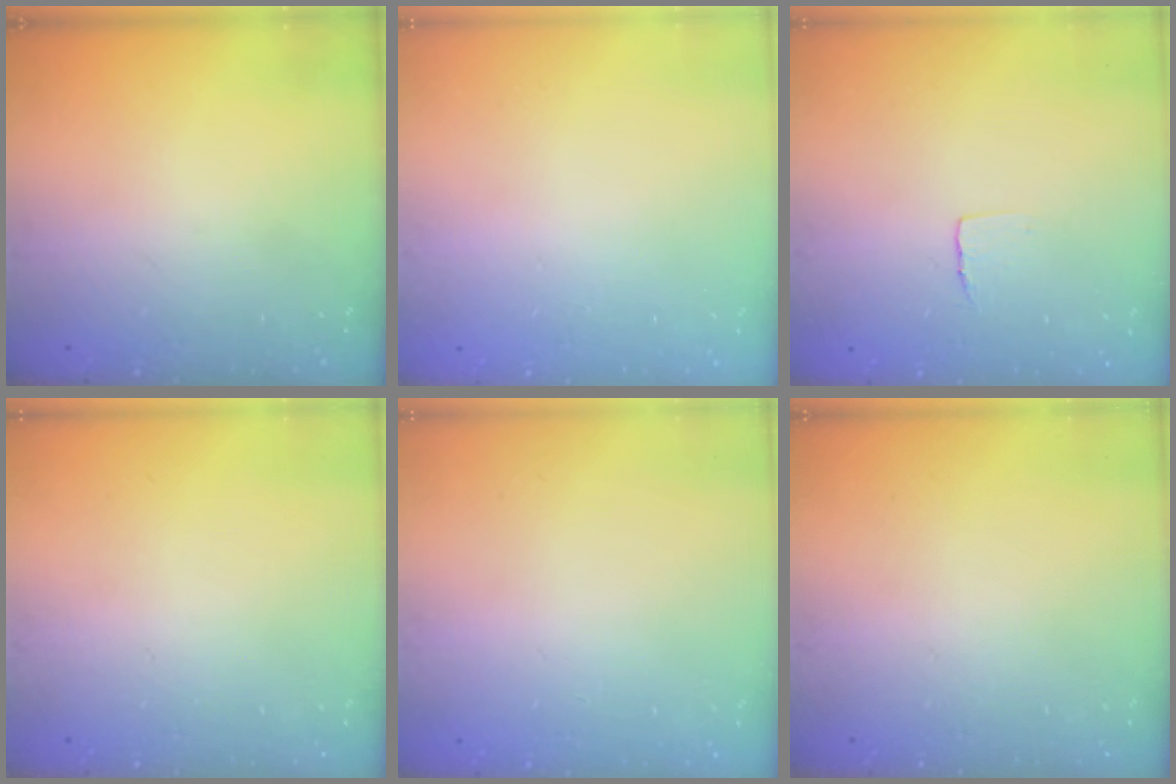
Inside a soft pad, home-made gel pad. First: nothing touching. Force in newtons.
{"total": 0.0}
{"total": 4.1, "press": 4.1, "slide": 0.3}
{"total": 0.0}
{"total": 0.8, "press": 0.4, "slide": 0.7}
{"total": 0.0}